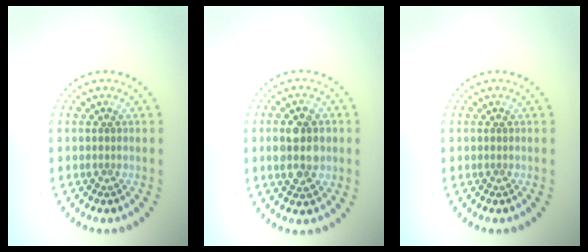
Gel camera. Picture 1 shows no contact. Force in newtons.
{"total": 4.5, "press": 4.5, "slide": 0.2}
{"total": 0.0}